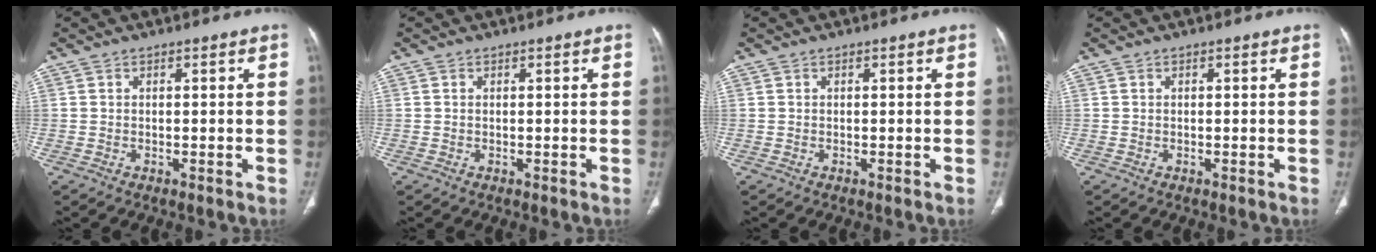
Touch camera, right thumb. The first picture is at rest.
{"total": 0.0}
{"total": 0.0}
{"total": 0.0}